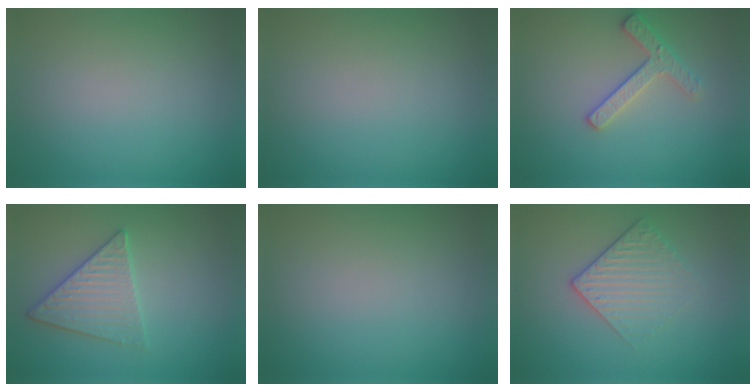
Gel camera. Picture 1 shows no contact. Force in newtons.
{"total": 0.0}
{"total": 2.5, "press": 2.4, "slide": 0.3}
{"total": 3.4, "press": 3.4, "slide": 0.3}
{"total": 0.0}
{"total": 2.9, "press": 2.6, "slide": 1.2}